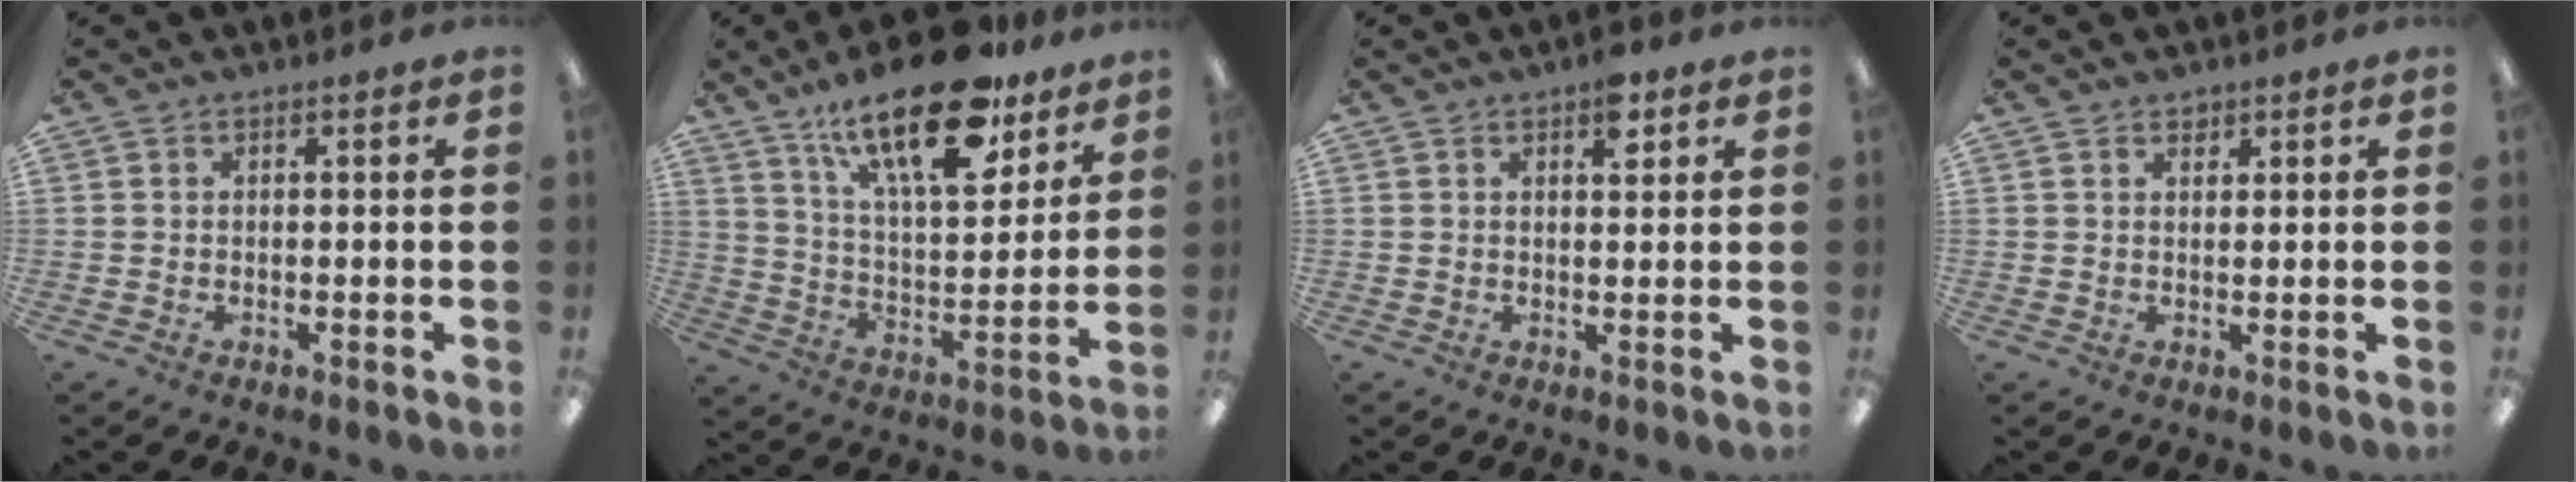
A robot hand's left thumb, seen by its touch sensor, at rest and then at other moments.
{"total": 22.3, "force": [15.6, 8.1, 13.7], "torque": [-0.224, -0.086, 0.263]}
{"total": 4.7, "force": [2.8, 2.2, 3.2], "torque": [-0.029, -0.012, 0.040]}
{"total": 1.5, "force": [1.2, 0.7, 0.2], "torque": [0.004, -0.004, 0.022]}